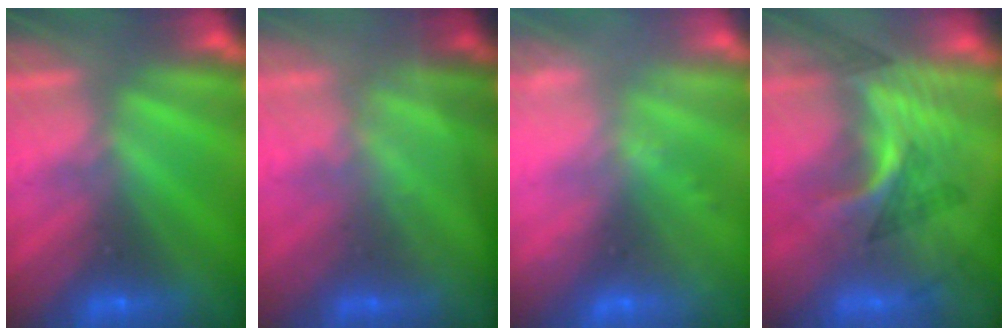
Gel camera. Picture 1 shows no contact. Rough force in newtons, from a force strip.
{"total": 1.3}
{"total": 2.4}
{"total": 3.0}